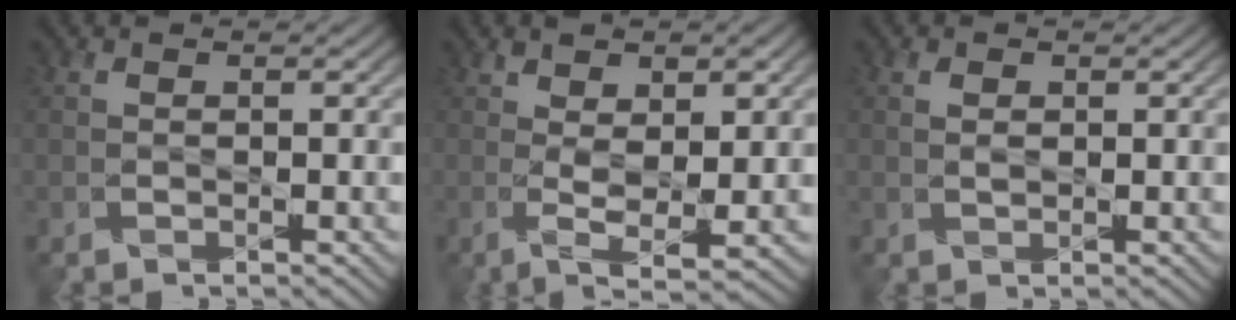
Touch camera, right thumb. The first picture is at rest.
{"total": 5.7, "force": [1.1, 1.3, 5.5], "torque": [-0.090, -0.006, 0.020]}
{"total": 0.9, "force": [0.3, 0.5, 0.7], "torque": [-0.013, -0.001, 0.005]}